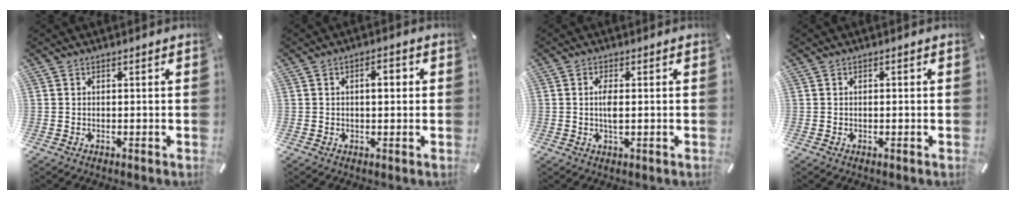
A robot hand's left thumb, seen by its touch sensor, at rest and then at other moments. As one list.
[{"total": 4.1, "force": [0.4, 2.1, 3.5], "torque": [-0.045, 0.003, -0.003]}, {"total": 3.3, "force": [0.1, 1.0, 3.1], "torque": [-0.074, -0.005, -0.006]}, {"total": 1.0, "force": [-0.6, 0.6, 0.6], "torque": [-0.012, 0.003, -0.012]}]